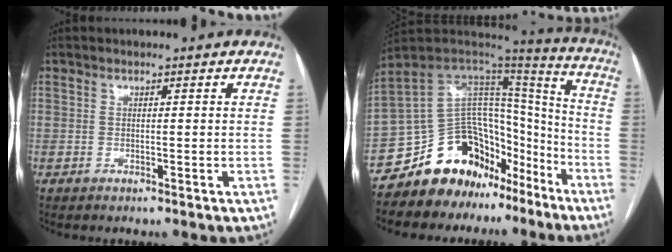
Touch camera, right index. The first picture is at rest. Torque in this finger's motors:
{"motor_torque": [-0.03, -0.18, -0.01, -0.05]}